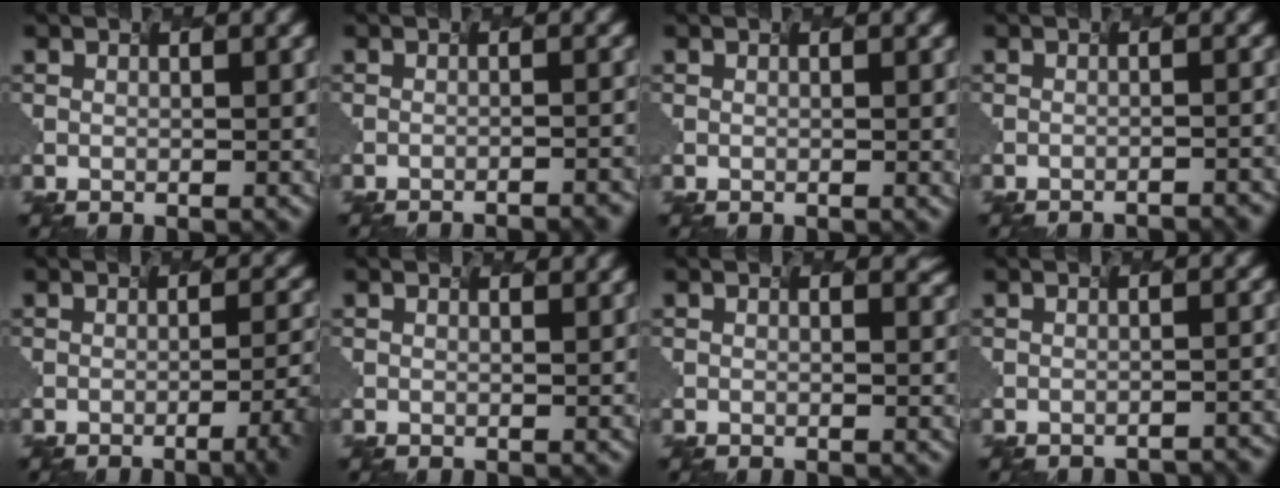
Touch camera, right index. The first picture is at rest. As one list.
[{"total": 3.5, "force": [-2.5, 1.2, 2.2], "torque": [0.016, 0.009, -0.013]}, {"total": 0.5, "force": [0.0, 0.1, 0.5], "torque": [-0.002, 0.000, 0.000]}, {"total": 3.1, "force": [-2.3, 1.0, 1.8], "torque": [0.017, 0.009, -0.014]}, {"total": 5.3, "force": [-1.3, 2.0, 4.8], "torque": [-0.033, 0.001, -0.007]}, {"total": 1.6, "force": [1.4, 0.6, 0.0], "torque": [0.008, 0.001, 0.004]}, {"total": 1.4, "force": [1.2, 0.7, 0.2], "torque": [0.009, -0.001, 0.009]}, {"total": 2.5, "force": [-2.0, 0.6, 1.2], "torque": [0.004, 0.006, -0.018]}]